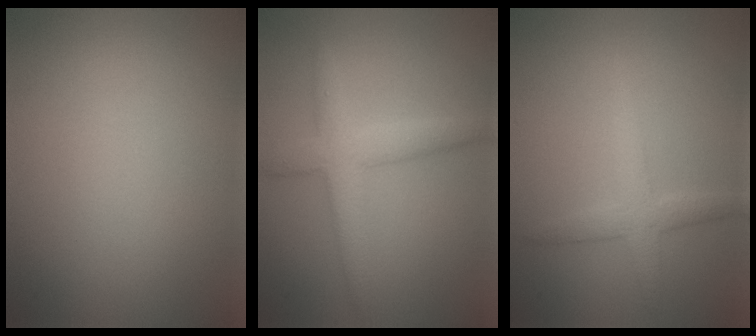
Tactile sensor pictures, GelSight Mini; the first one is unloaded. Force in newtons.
{"total": 3.6, "press": 3.6, "slide": 0.2}
{"total": 2.8, "press": 2.8, "slide": 0.1}